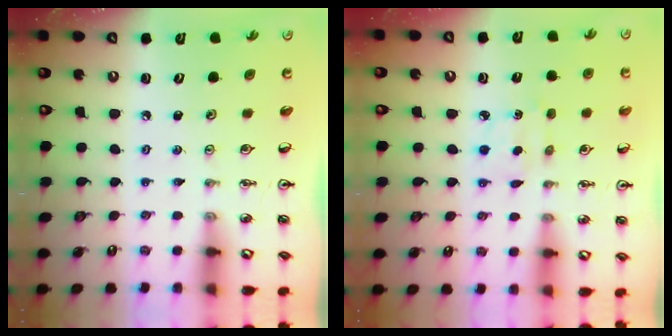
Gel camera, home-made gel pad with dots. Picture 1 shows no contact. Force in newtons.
{"total": 4.4, "press": 4.4, "slide": 0.4}